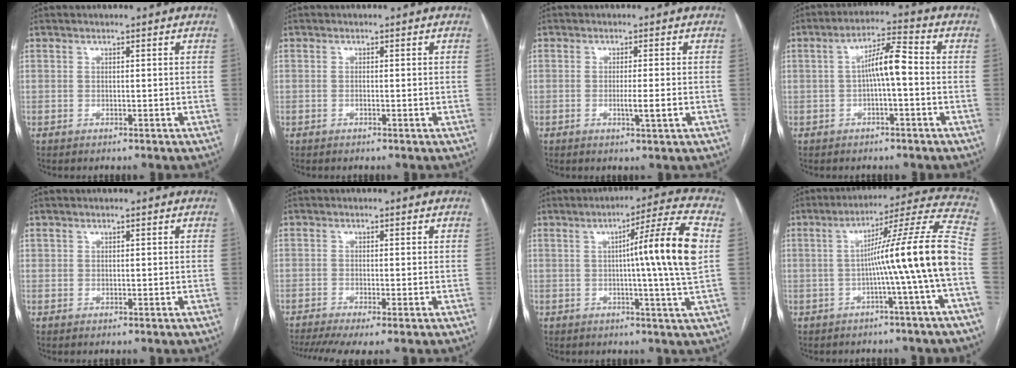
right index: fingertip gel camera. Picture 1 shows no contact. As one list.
[{"total": 0.8, "force": [-0.1, 0.2, 0.8], "torque": [-0.014, -0.001, -0.001]}, {"total": 2.9, "force": [-0.7, -0.2, 2.8], "torque": [-0.050, -0.007, -0.011]}, {"total": 6.0, "force": [-0.4, 0.7, 6.0], "torque": [-0.107, 0.019, -0.007]}, {"total": 0.6, "force": [0.4, 0.5, 0.2], "torque": [0.004, -0.001, 0.005]}, {"total": 6.9, "force": [-4.7, 0.9, 5.0], "torque": [-0.084, -0.012, -0.082]}, {"total": 12.7, "force": [1.4, -2.3, 12.4], "torque": [-0.180, 0.000, 0.018]}, {"total": 15.4, "force": [-2.3, -3.1, 14.9], "torque": [-0.200, 0.019, -0.044]}]